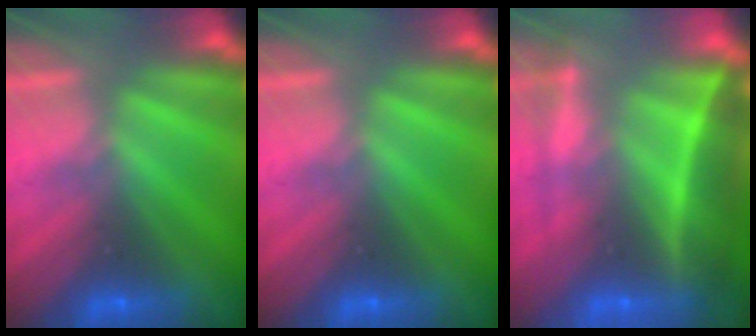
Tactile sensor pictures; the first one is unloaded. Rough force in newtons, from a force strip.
{"total": 0.0}
{"total": 5.8}